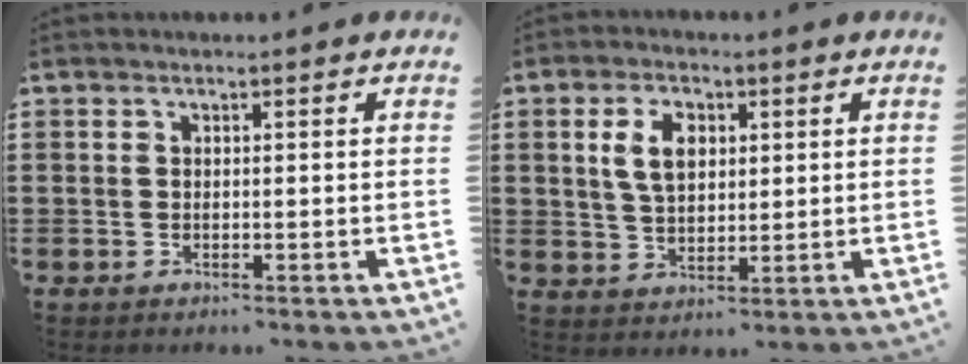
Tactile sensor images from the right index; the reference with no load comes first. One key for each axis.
{"total": 6.2, "fx": 1.6, "fy": 3.8, "fz": 4.6, "tx": -0.102, "ty": 0.010, "tz": 0.022}